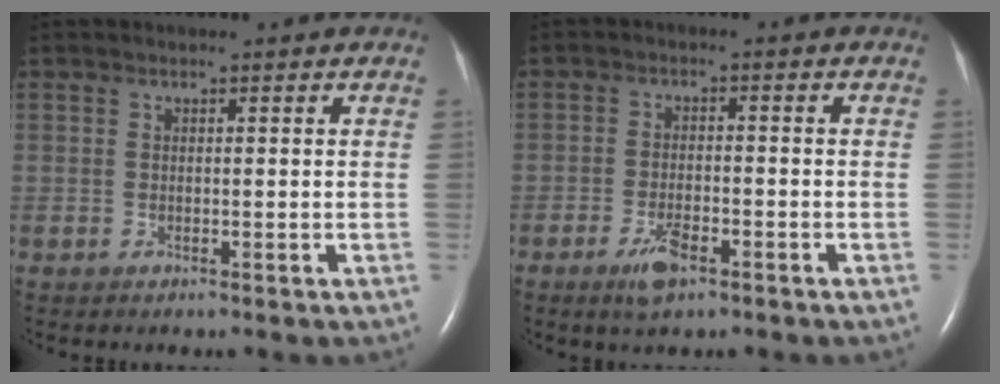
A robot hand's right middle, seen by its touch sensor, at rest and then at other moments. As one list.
[{"total": 4.2, "force": [-2.6, 1.3, 3.1], "torque": [-0.066, -0.003, -0.044]}]